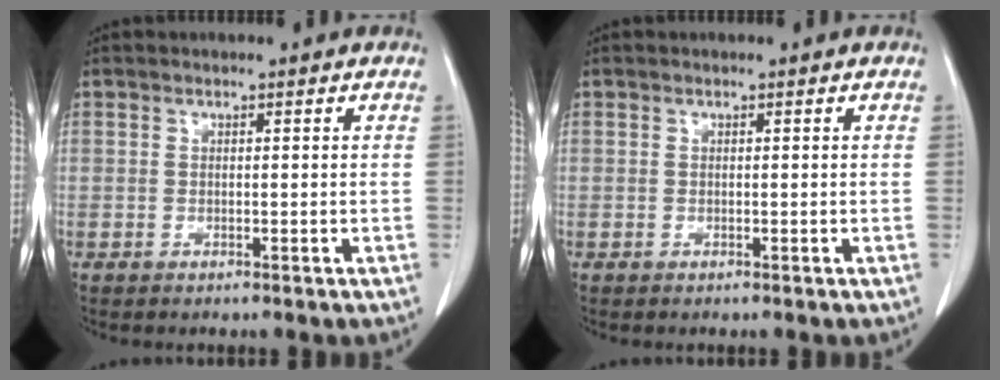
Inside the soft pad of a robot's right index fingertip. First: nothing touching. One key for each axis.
{"total": 0.0}